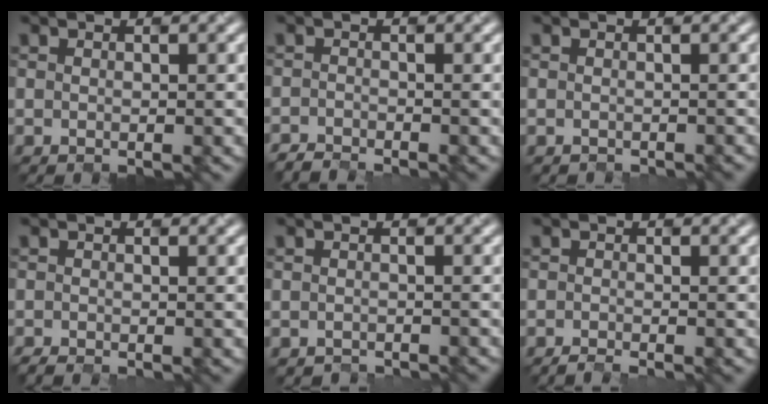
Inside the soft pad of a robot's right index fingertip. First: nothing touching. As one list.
[{"total": 1.4, "force": [-1.4, -0.1, -0.1], "torque": [0.005, -0.006, -0.033]}, {"total": 0.0}, {"total": 0.5, "force": [-0.3, 0.2, 0.3], "torque": [0.001, -0.001, -0.009]}, {"total": 0.8, "force": [-0.7, 0.0, -0.4], "torque": [0.008, -0.009, -0.025]}, {"total": 1.2, "force": [-0.5, 0.6, 0.9], "torque": [0.003, -0.005, -0.015]}]